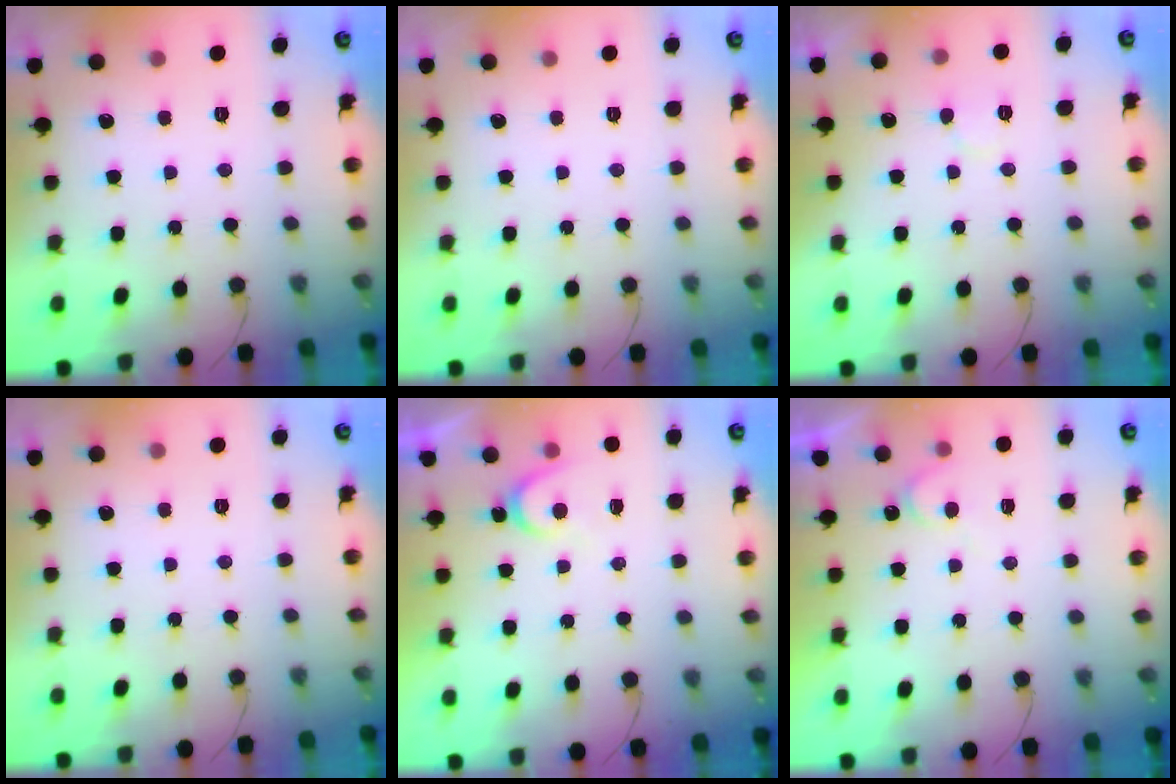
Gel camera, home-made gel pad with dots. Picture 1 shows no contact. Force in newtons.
{"total": 0.0}
{"total": 6.1, "press": 6.1, "slide": 0.4}
{"total": 0.0}
{"total": 4.7, "press": 4.7, "slide": 0.5}
{"total": 6.4, "press": 6.3, "slide": 0.6}